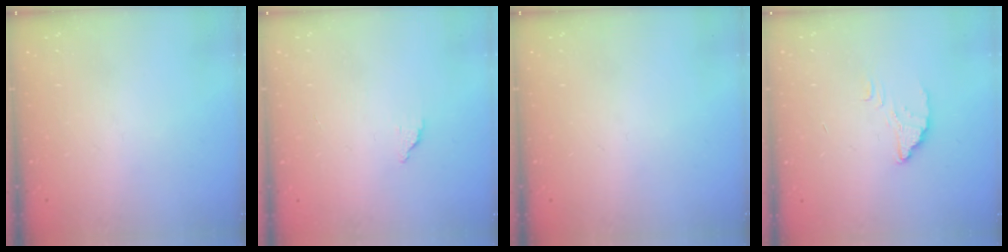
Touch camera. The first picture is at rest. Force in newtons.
{"total": 1.7, "press": 1.7, "slide": 0.1}
{"total": 0.0}
{"total": 2.7, "press": 2.7, "slide": 0.1}